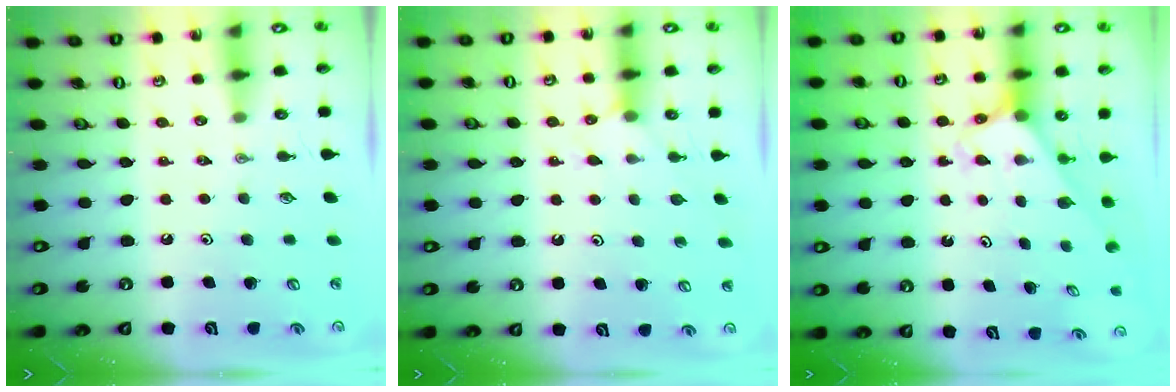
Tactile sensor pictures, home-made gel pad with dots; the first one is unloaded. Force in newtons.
{"total": 5.2, "press": 5.2, "slide": 0.6}
{"total": 2.5, "press": 2.5, "slide": 0.2}